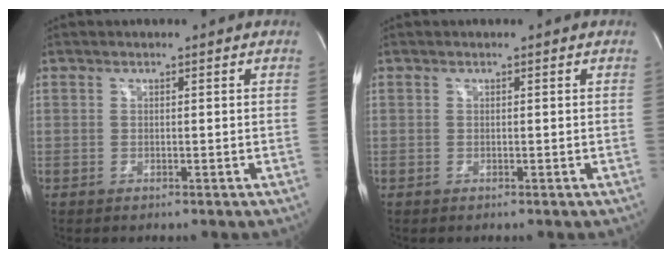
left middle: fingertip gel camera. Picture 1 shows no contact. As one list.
[{"total": 0.0}]